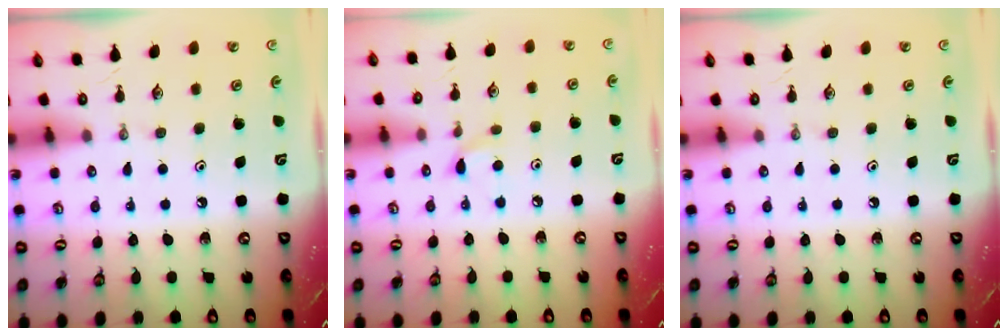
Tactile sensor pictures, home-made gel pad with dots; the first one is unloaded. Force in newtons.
{"total": 5.7, "press": 5.7, "slide": 0.7}
{"total": 0.0}